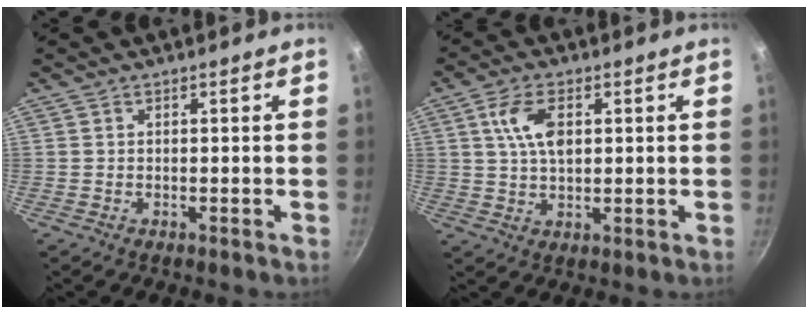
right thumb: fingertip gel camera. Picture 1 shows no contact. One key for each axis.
{"total": 8.1, "fx": 1.7, "fy": 4.4, "fz": 6.5, "tx": -0.117, "ty": 0.002, "tz": 0.028}